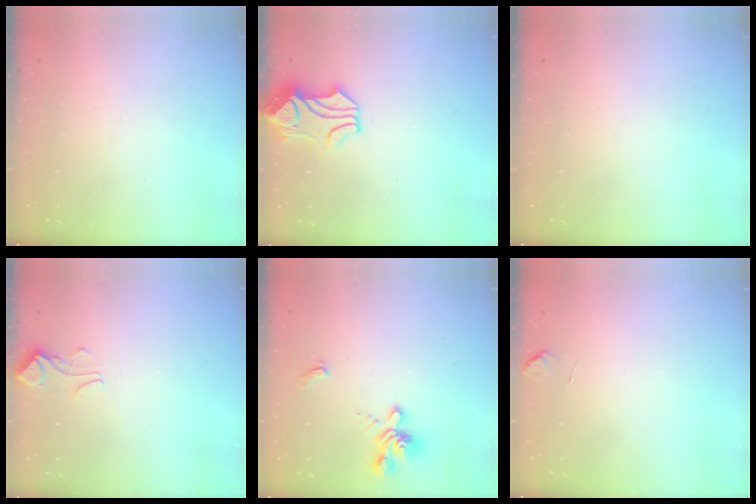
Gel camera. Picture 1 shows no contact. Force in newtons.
{"total": 2.1, "press": 2.0, "slide": 0.7}
{"total": 0.0}
{"total": 2.4, "press": 2.4, "slide": 0.5}
{"total": 2.4, "press": 2.1, "slide": 1.3}
{"total": 0.8, "press": 0.4, "slide": 0.7}